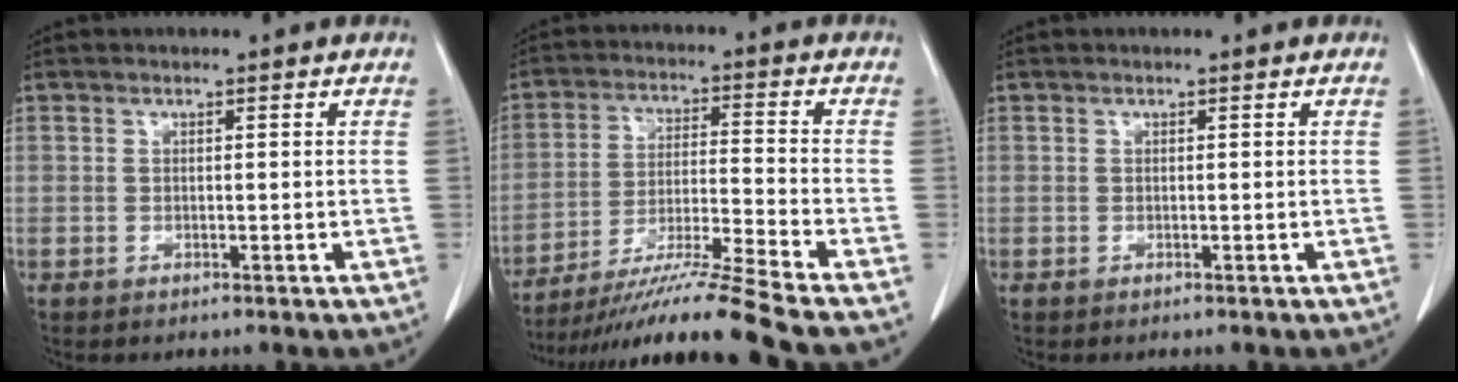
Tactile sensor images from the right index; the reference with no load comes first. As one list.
[{"total": 14.3, "force": [-12.1, -3.4, 6.8], "torque": [-0.116, -0.015, -0.205]}, {"total": 0.0}]